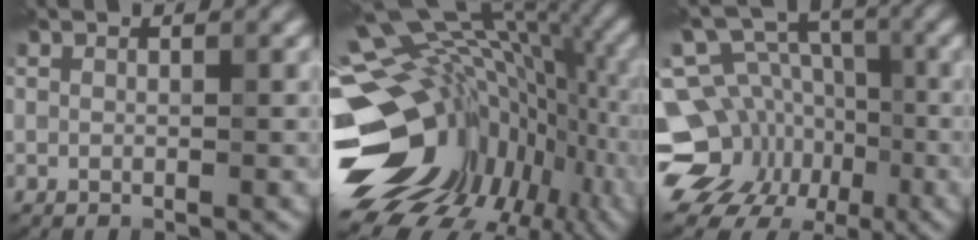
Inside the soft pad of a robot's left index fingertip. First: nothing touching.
{"total": 18.1, "force": [-2.1, 12.6, 12.8], "torque": [-0.192, -0.023, 0.014]}
{"total": 12.7, "force": [-4.9, 10.6, 4.9], "torque": [-0.088, -0.004, -0.088]}